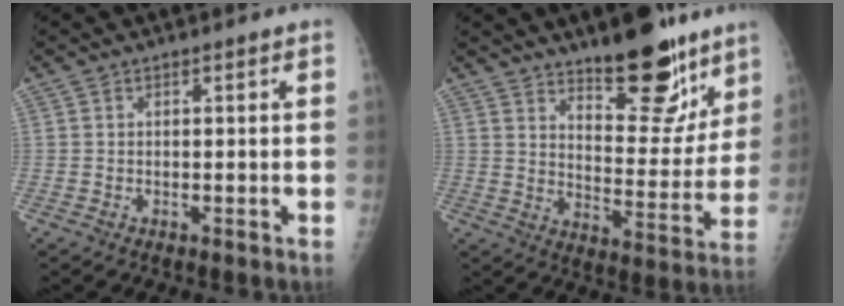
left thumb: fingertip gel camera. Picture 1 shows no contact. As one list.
[{"total": 16.6, "force": [11.7, 6.3, 9.9], "torque": [-0.081, -0.090, 0.177]}]